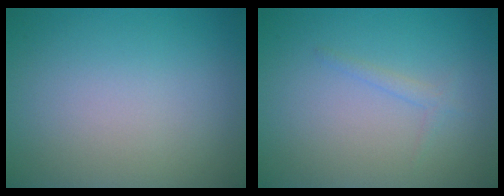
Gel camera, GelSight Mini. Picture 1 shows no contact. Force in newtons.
{"total": 1.0, "press": 1.0, "slide": 0.1}